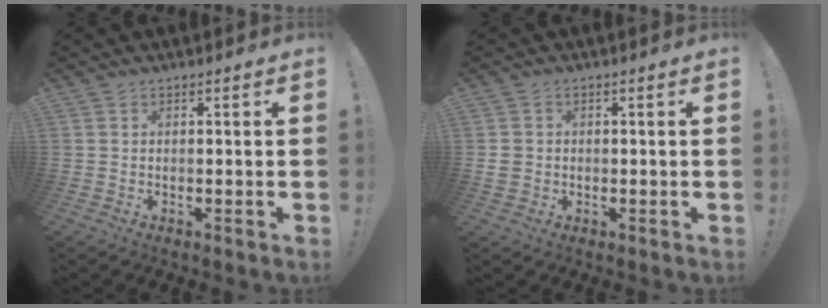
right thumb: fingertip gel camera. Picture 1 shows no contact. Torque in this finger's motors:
{"motor_torque": [0.10, 0.23, 0.12, -0.18, -0.01]}